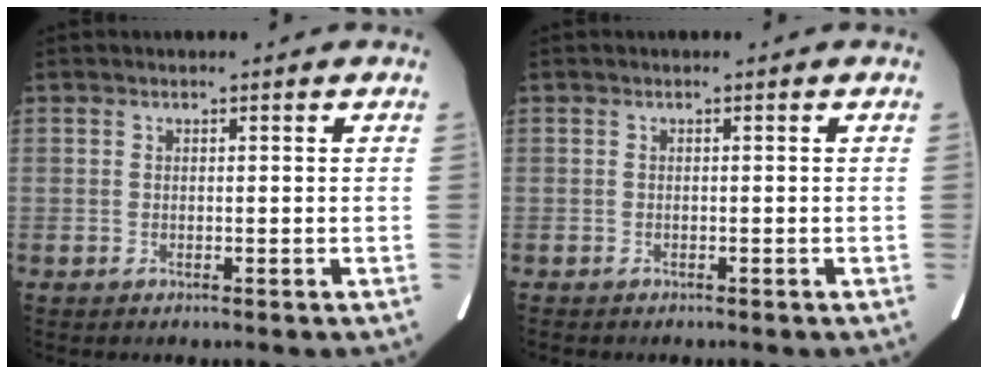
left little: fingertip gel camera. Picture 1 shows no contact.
{"total": 1.2, "force": [-1.0, 0.4, 0.5], "torque": [-0.009, -0.003, -0.010]}